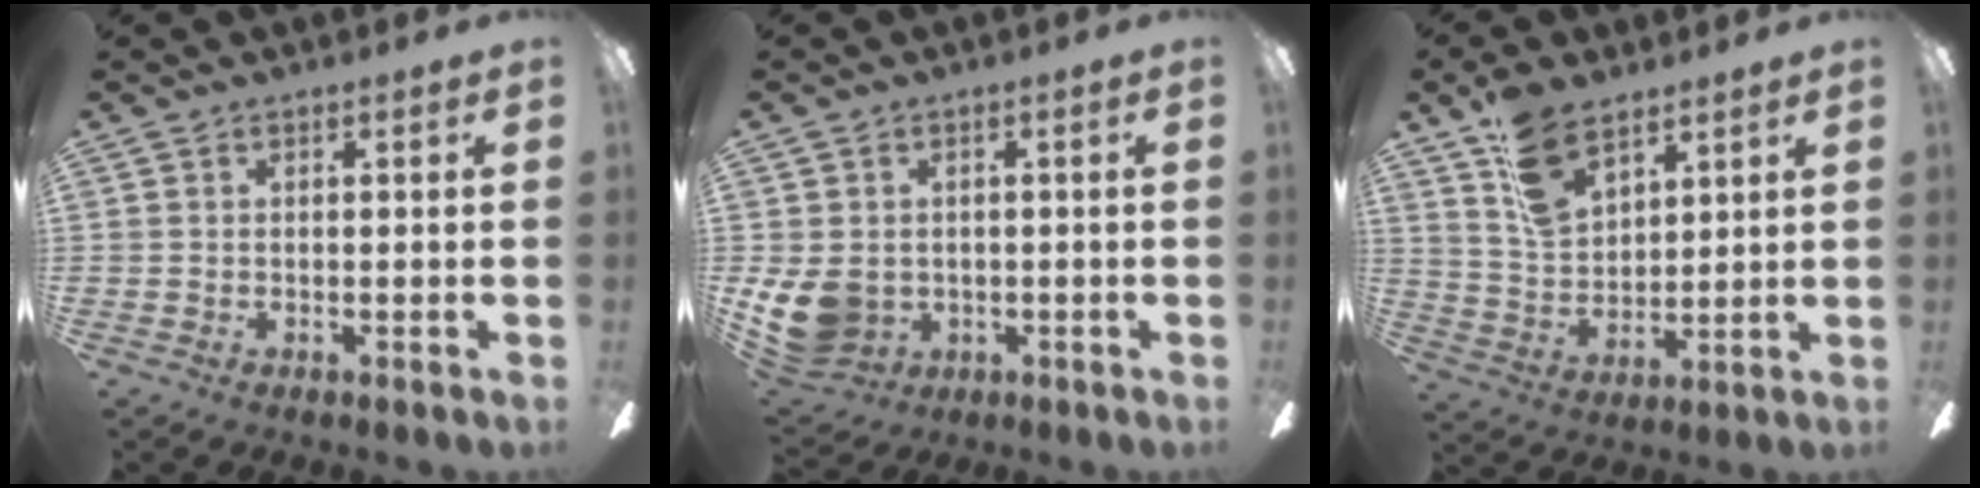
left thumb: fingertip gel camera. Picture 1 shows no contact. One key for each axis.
{"total": 9.0, "fx": -0.8, "fy": 7.6, "fz": 4.7, "tx": -0.124, "ty": -0.001, "tz": -0.012}
{"total": 11.8, "fx": 8.1, "fy": 6.3, "fz": 5.7, "tx": -0.104, "ty": -0.035, "tz": 0.155}